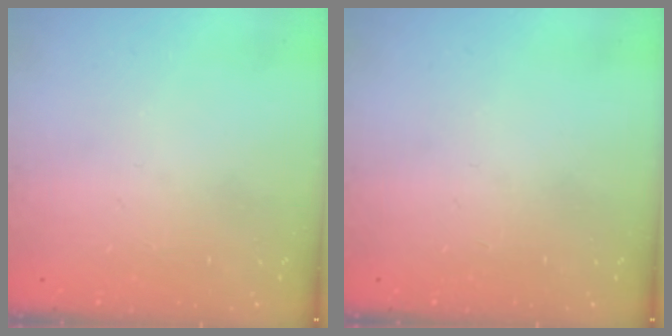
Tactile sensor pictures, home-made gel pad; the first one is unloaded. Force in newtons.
{"total": 0.0}